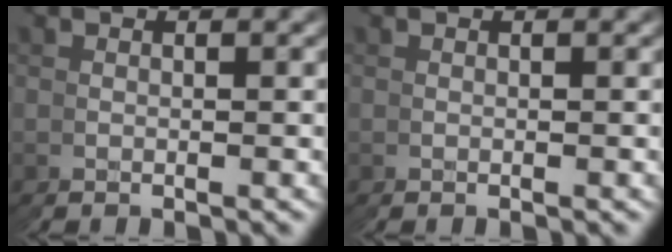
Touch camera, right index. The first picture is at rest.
{"total": 0.0}